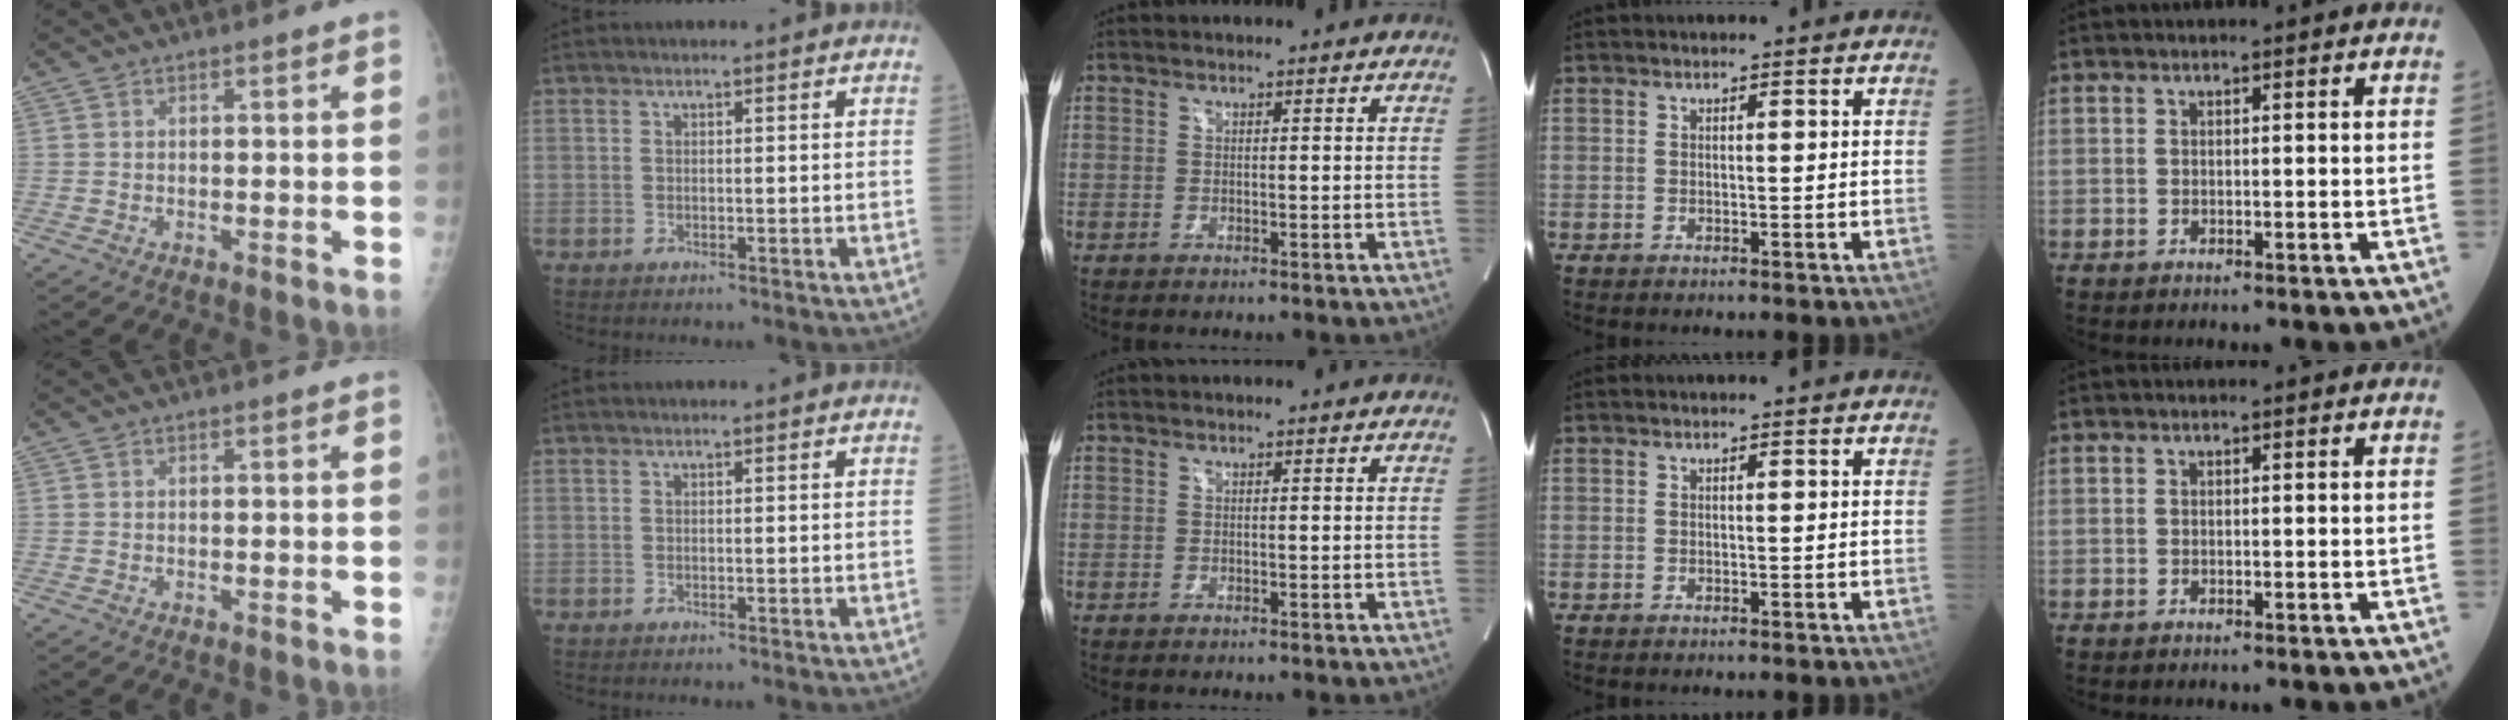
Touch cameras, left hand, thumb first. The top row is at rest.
{}